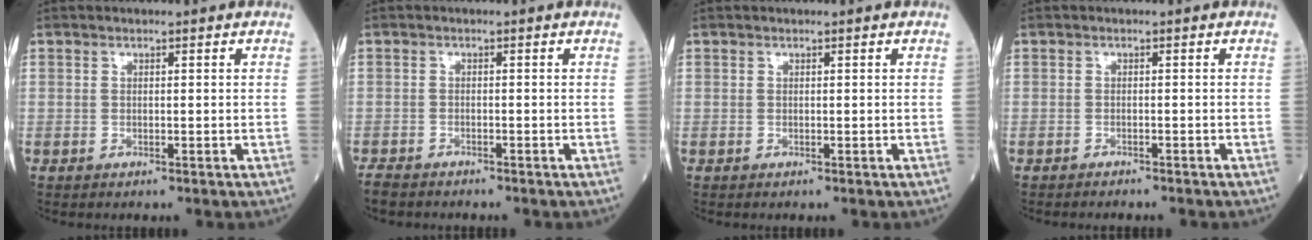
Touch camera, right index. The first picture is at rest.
{"total": 3.6, "force": [-3.3, 0.9, 1.1], "torque": [-0.019, -0.008, -0.055]}
{"total": 0.0}
{"total": 3.1, "force": [-2.9, 0.4, 1.0], "torque": [-0.015, -0.002, -0.036]}